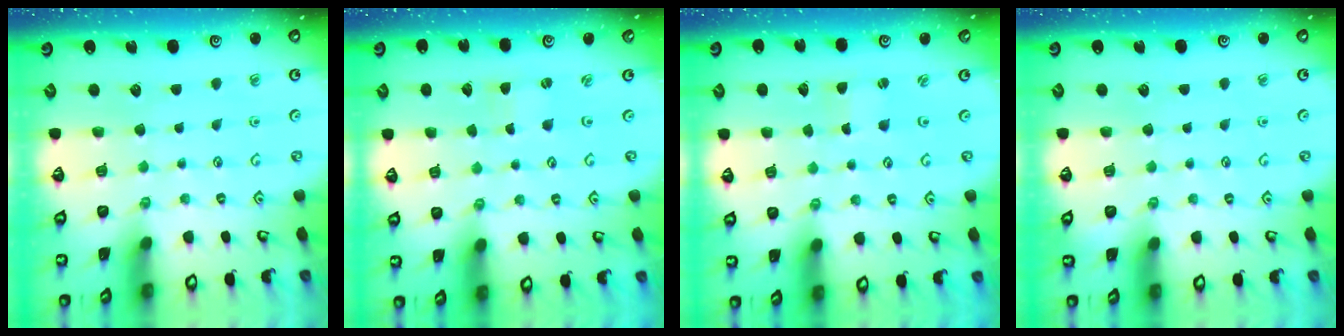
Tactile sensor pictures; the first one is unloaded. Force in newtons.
{"total": 0.0}
{"total": 0.0}
{"total": 0.0}